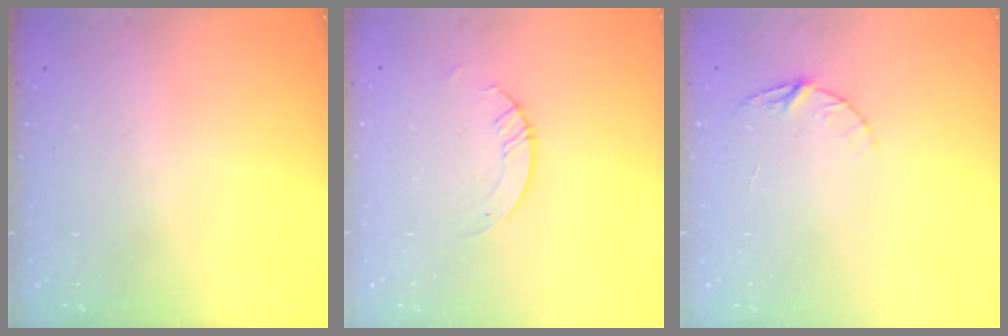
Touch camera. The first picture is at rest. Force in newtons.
{"total": 3.0, "press": 3.0, "slide": 0.3}
{"total": 5.0, "press": 5.0, "slide": 0.5}